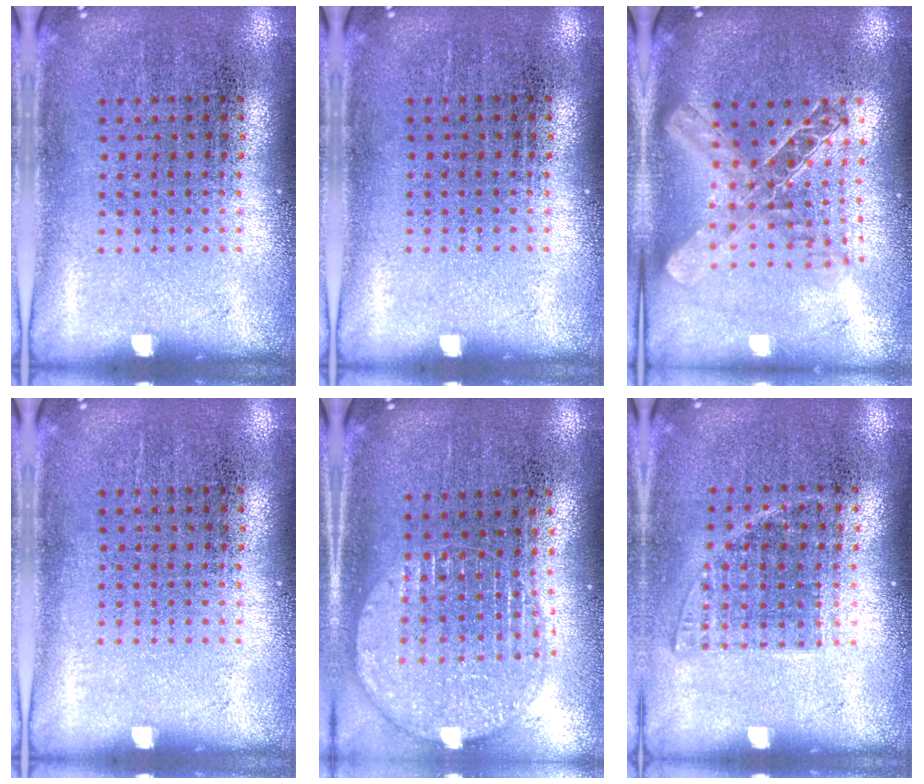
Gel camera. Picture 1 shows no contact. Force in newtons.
{"total": 0.0}
{"total": 2.0, "press": 1.7, "slide": 1.1}
{"total": 0.0}
{"total": 1.7, "press": 1.5, "slide": 0.9}
{"total": 1.1, "press": 0.9, "slide": 0.5}